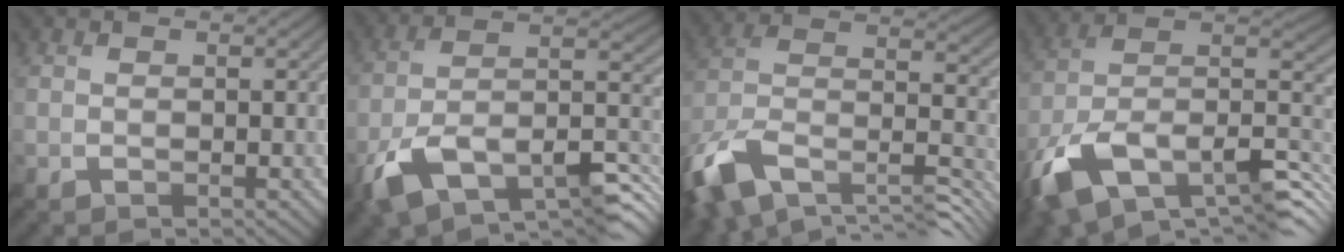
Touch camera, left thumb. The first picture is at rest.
{"total": 15.8, "force": [-8.7, 6.9, 11.2], "torque": [-0.223, -0.025, -0.151]}
{"total": 16.3, "force": [-8.4, 8.9, 10.8], "torque": [-0.275, -0.025, -0.126]}
{"total": 17.7, "force": [-7.5, 9.9, 12.7], "torque": [-0.279, -0.025, -0.119]}